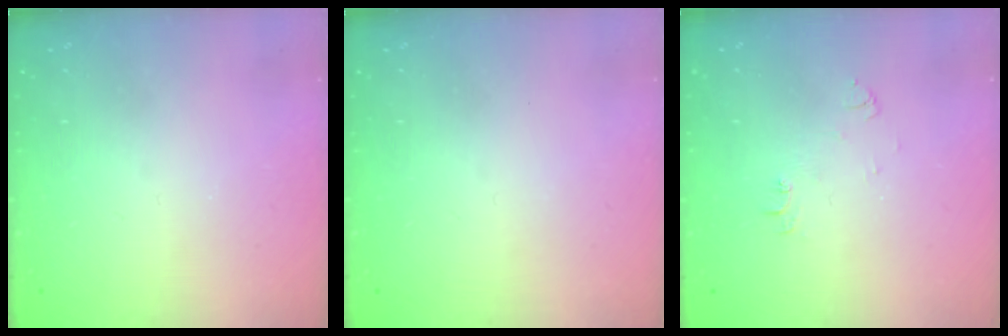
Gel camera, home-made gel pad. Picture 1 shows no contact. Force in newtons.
{"total": 0.0}
{"total": 4.9, "press": 4.9, "slide": 0.7}